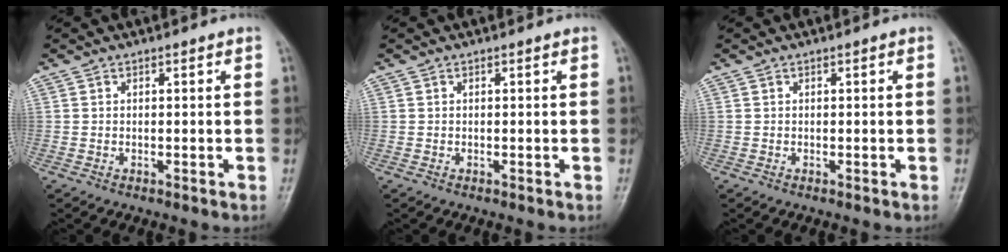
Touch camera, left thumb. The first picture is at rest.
{"total": 0.0}
{"total": 0.0}